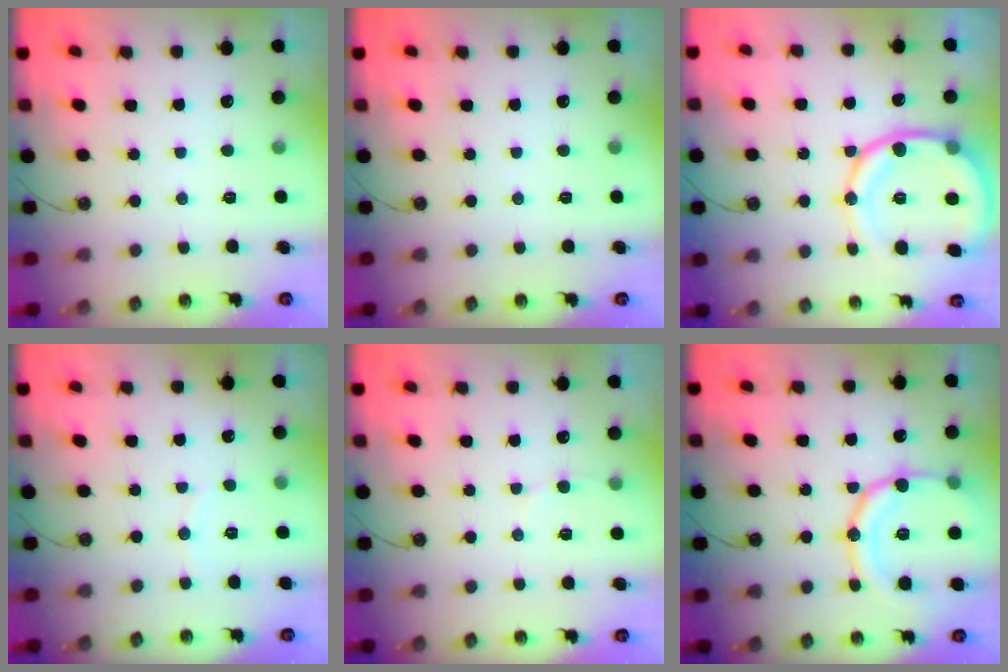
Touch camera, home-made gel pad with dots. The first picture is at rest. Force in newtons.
{"total": 0.0}
{"total": 16.6, "press": 16.3, "slide": 3.2}
{"total": 2.6, "press": 2.6, "slide": 0.3}
{"total": 4.9, "press": 4.9, "slide": 0.5}
{"total": 17.4, "press": 17.2, "slide": 3.1}